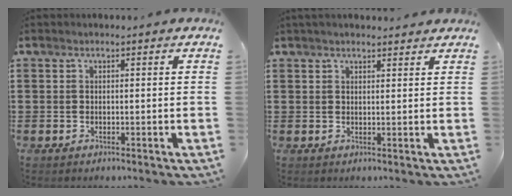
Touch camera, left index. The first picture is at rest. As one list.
[{"total": 1.5, "force": [1.4, 0.3, 0.1], "torque": [-0.005, 0.003, 0.028]}]